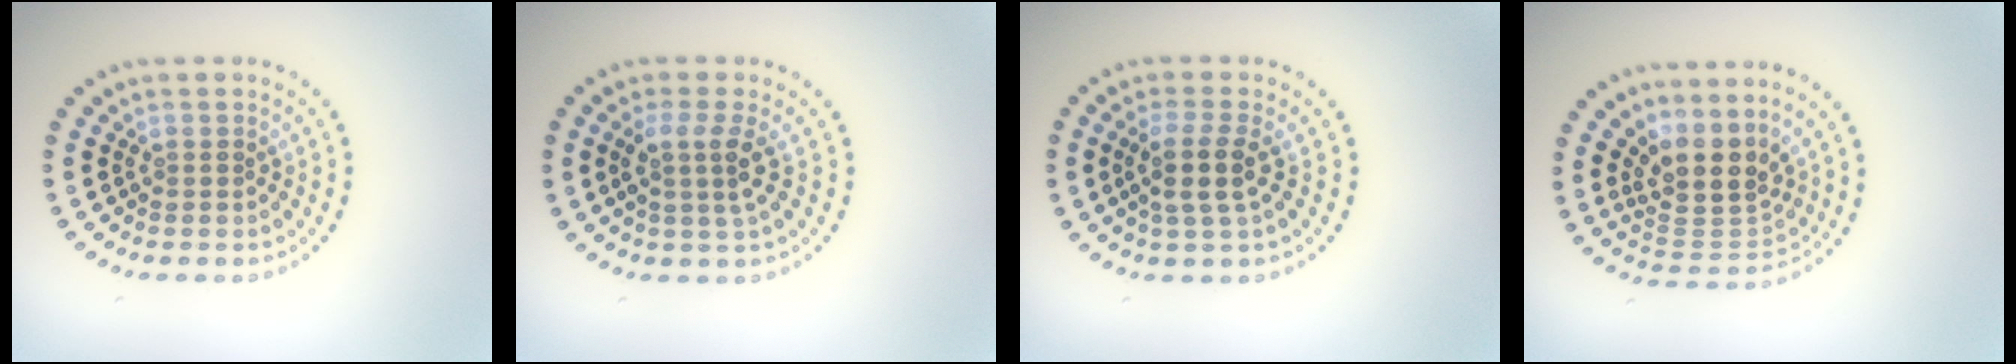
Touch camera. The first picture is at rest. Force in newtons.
{"total": 2.6, "press": 2.0, "slide": 1.7}
{"total": 2.8, "press": 2.3, "slide": 1.6}
{"total": 4.2, "press": 3.4, "slide": 2.5}